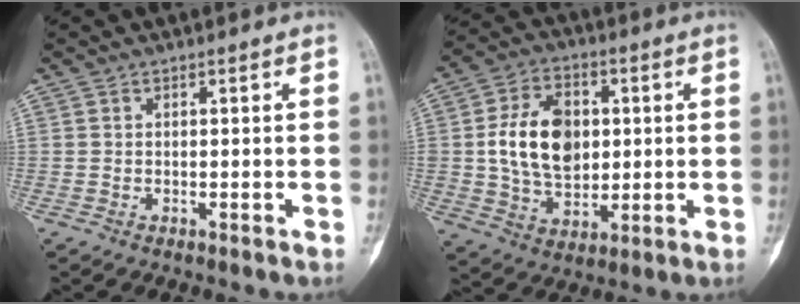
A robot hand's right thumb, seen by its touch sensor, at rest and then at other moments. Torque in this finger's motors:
{"motor_torque": [0.62, 0.57, 0.88, 0.49, 0.12]}